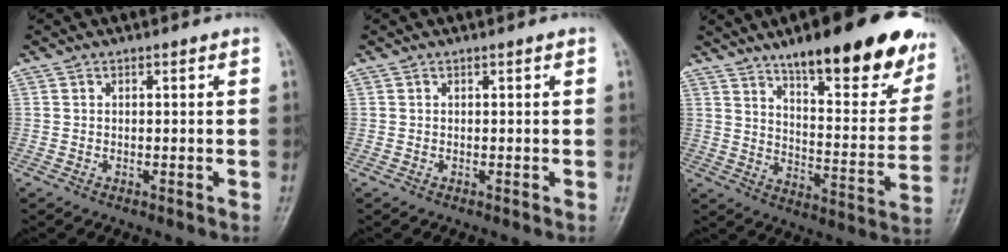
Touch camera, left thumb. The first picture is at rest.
{"total": 0.0}
{"total": 25.7, "force": [16.4, 7.5, 18.3], "torque": [-0.208, -0.065, 0.235]}